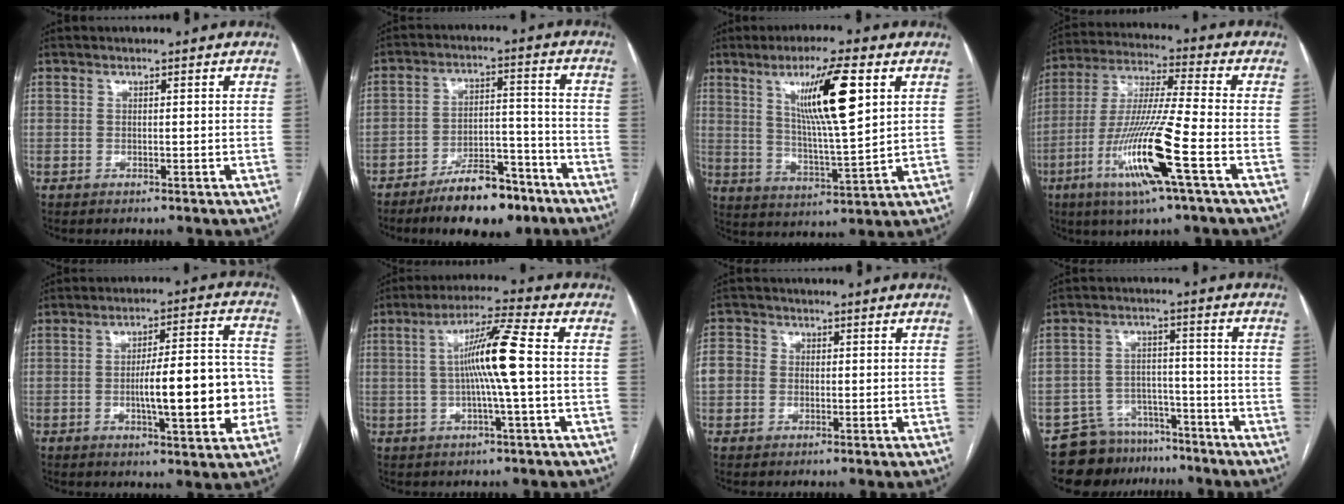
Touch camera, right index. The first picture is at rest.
{"total": 11.2, "force": [-8.2, 3.9, 6.6], "torque": [-0.099, 0.018, -0.134]}
{"total": 12.9, "force": [5.1, 1.0, 11.8], "torque": [-0.207, -0.001, 0.090]}
{"total": 15.5, "force": [-6.2, -0.4, 14.2], "torque": [-0.290, -0.018, -0.120]}
{"total": 13.5, "force": [-2.3, 2.8, 13.0], "torque": [-0.192, 0.018, -0.030]}
{"total": 9.5, "force": [0.1, -0.6, 9.5], "torque": [-0.173, 0.010, -0.002]}
{"total": 5.5, "force": [-0.1, 5.1, 2.0], "torque": [-0.050, 0.022, -0.003]}
{"total": 8.5, "force": [-7.1, 4.7, 0.3], "torque": [0.007, 0.032, -0.113]}